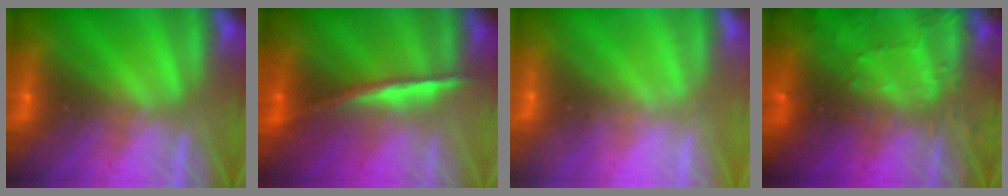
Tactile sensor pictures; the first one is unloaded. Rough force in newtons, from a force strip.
{"total": 1.5}
{"total": 2.3}
{"total": 8.3}